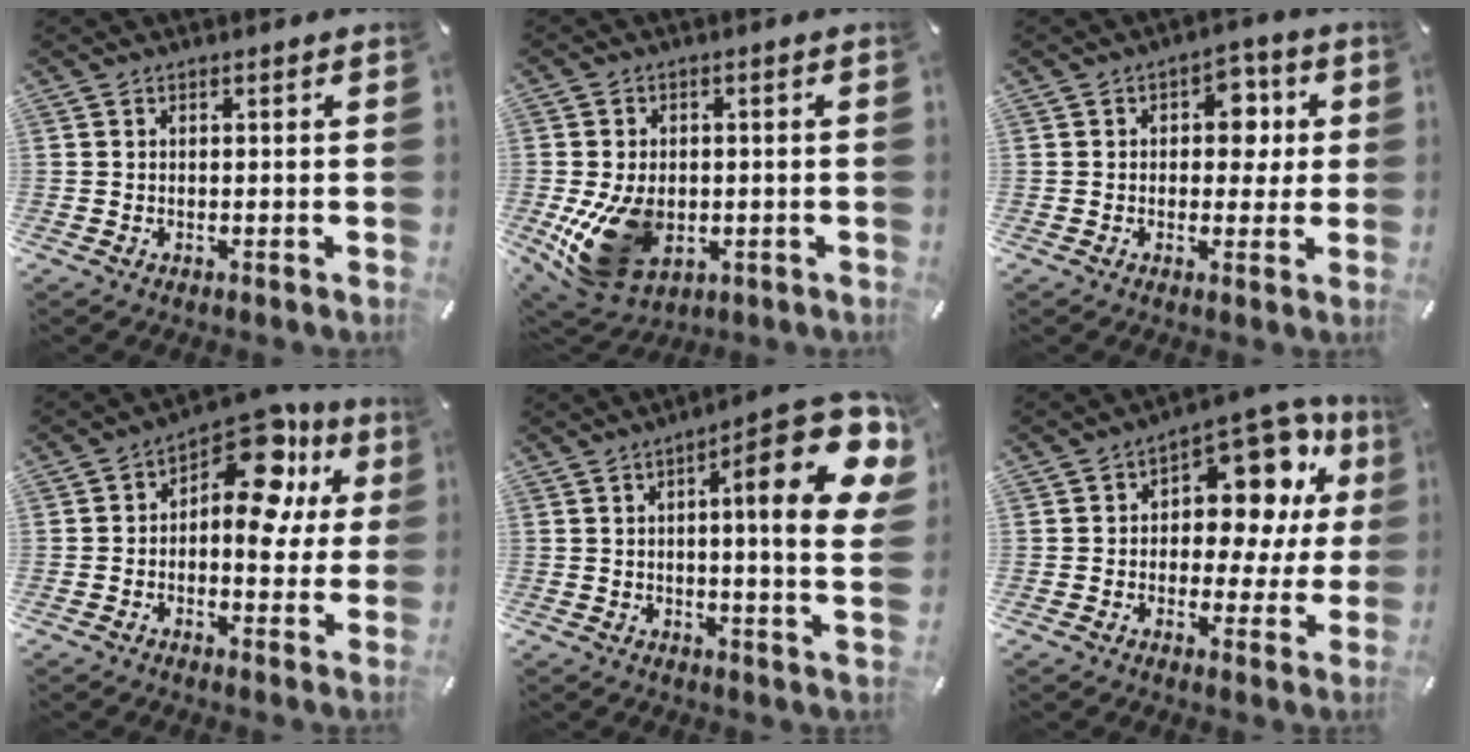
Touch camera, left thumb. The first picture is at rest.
{"total": 14.6, "force": [-3.1, 10.5, 9.7], "torque": [-0.184, 0.002, -0.048]}
{"total": 7.2, "force": [0.9, 5.3, 4.8], "torque": [-0.046, -0.004, 0.006]}
{"total": 15.0, "force": [6.1, 7.8, 11.3], "torque": [-0.155, -0.048, 0.102]}
{"total": 20.2, "force": [6.6, 4.5, 18.6], "torque": [-0.246, -0.046, 0.085]}
{"total": 14.9, "force": [6.7, 9.0, 9.8], "torque": [-0.126, -0.052, 0.117]}